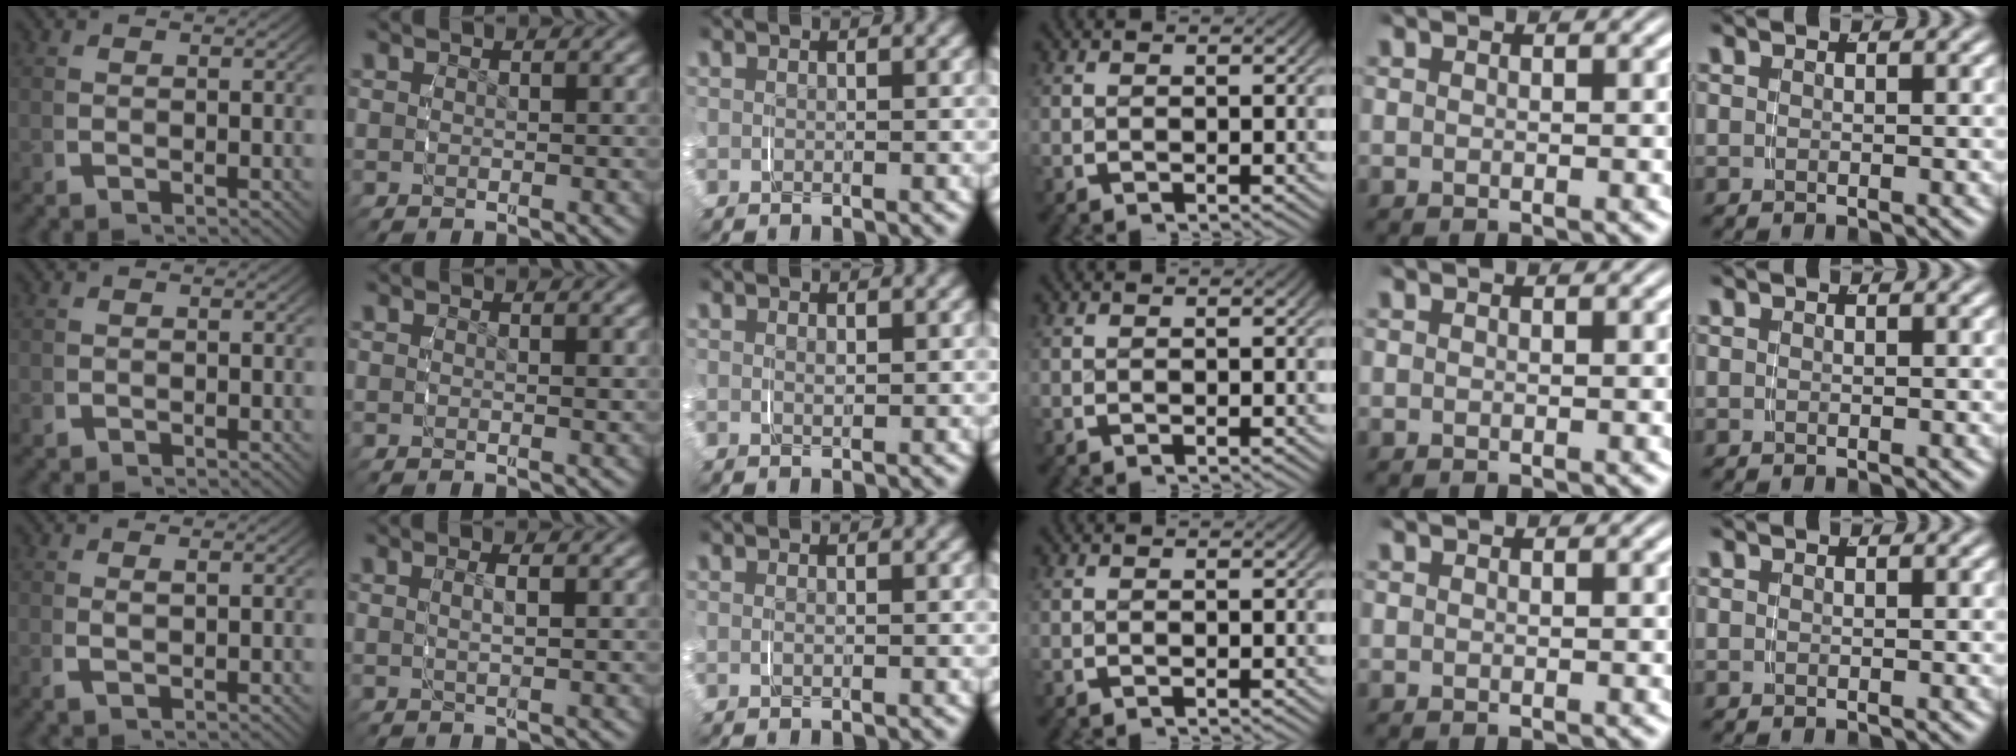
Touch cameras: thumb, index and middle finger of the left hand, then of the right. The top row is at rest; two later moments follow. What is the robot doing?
{"motion": "grasp_and_lifting", "object": "pen bag"}